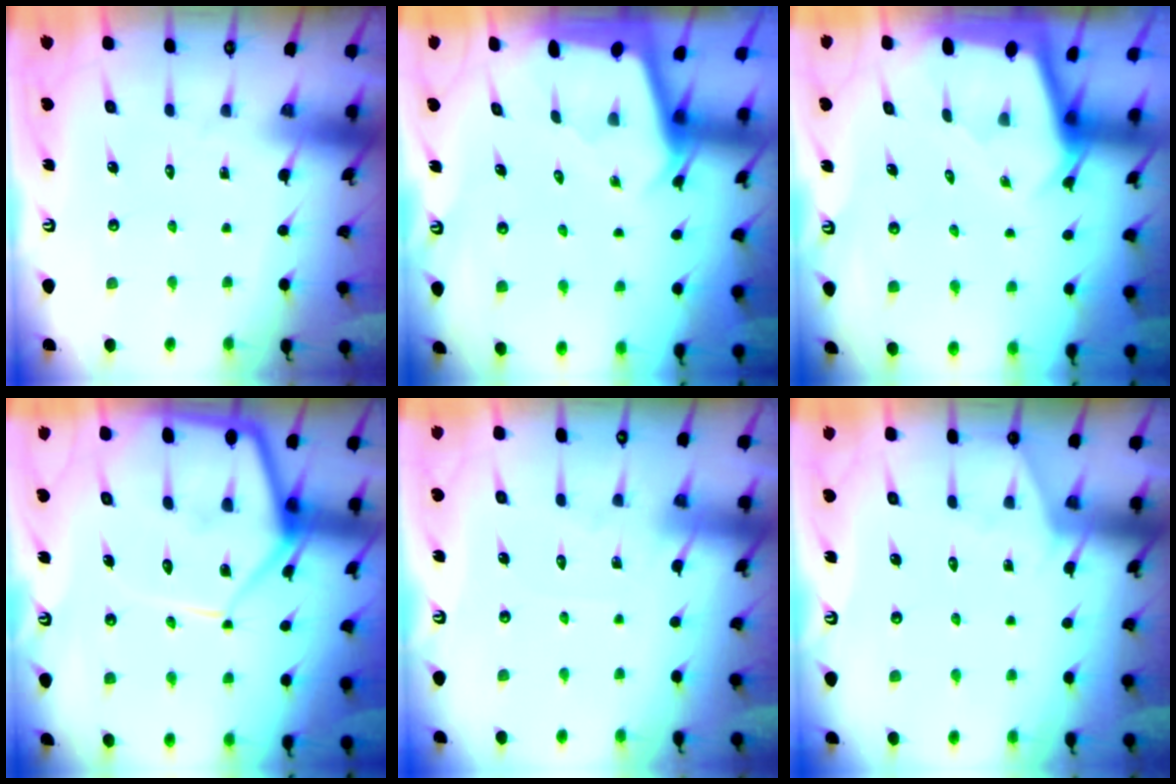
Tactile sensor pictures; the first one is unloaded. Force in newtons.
{"total": 2.0, "press": 2.0, "slide": 0.2}
{"total": 2.3, "press": 2.3, "slide": 0.1}
{"total": 15.1, "press": 15.0, "slide": 1.4}
{"total": 5.2, "press": 5.1, "slide": 0.6}
{"total": 5.7, "press": 5.7, "slide": 0.7}